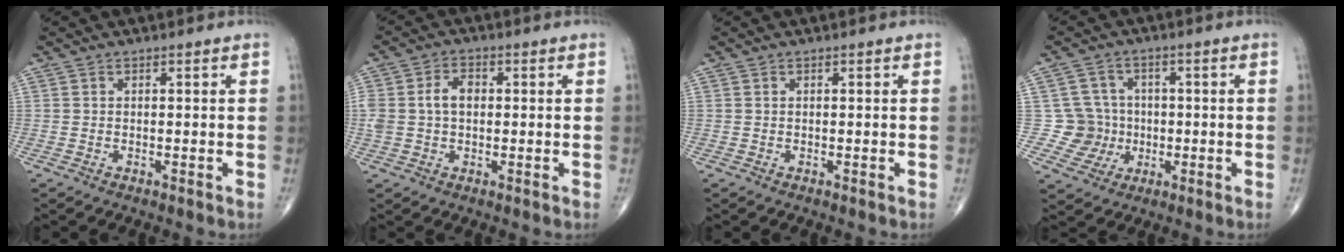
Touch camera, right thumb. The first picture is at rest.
{"total": 5.9, "force": [0.5, 4.0, 4.3], "torque": [-0.092, 0.020, 0.010]}
{"total": 0.0}
{"total": 4.4, "force": [-0.6, 4.4, -0.2], "torque": [0.033, 0.012, -0.016]}